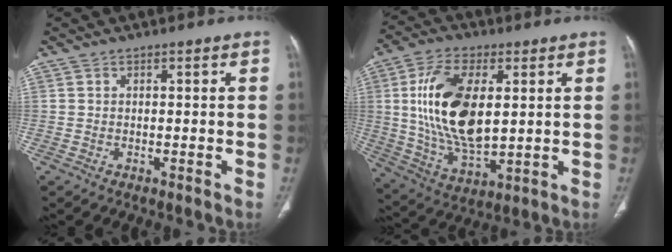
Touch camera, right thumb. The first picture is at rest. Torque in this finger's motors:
{"motor_torque": [0.03, 3.33, 1.85, 0.18, 0.73]}